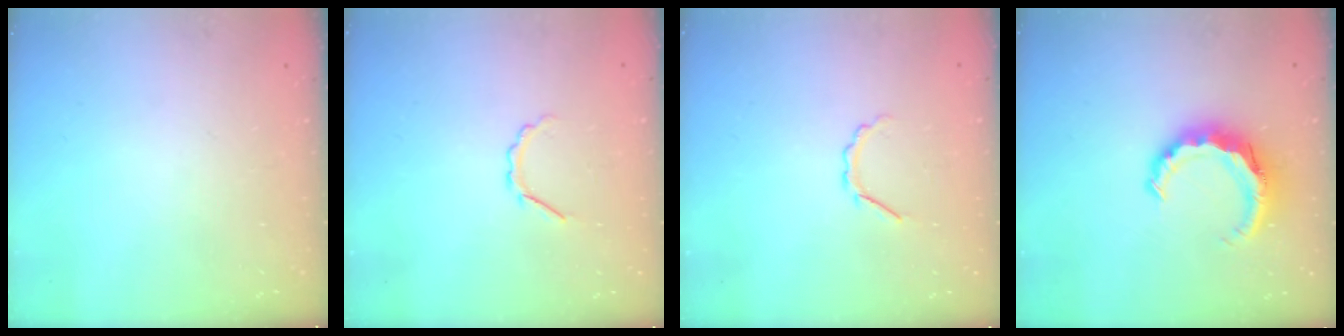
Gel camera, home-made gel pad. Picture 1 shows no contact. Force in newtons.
{"total": 2.9, "press": 2.7, "slide": 0.8}
{"total": 2.9, "press": 2.7, "slide": 0.8}
{"total": 8.9, "press": 8.8, "slide": 1.2}